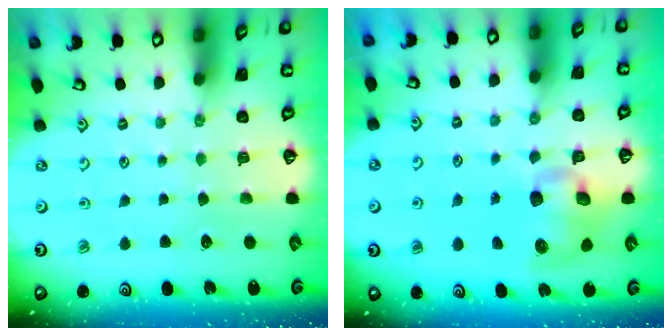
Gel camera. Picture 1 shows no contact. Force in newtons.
{"total": 9.7, "press": 9.5, "slide": 1.6}